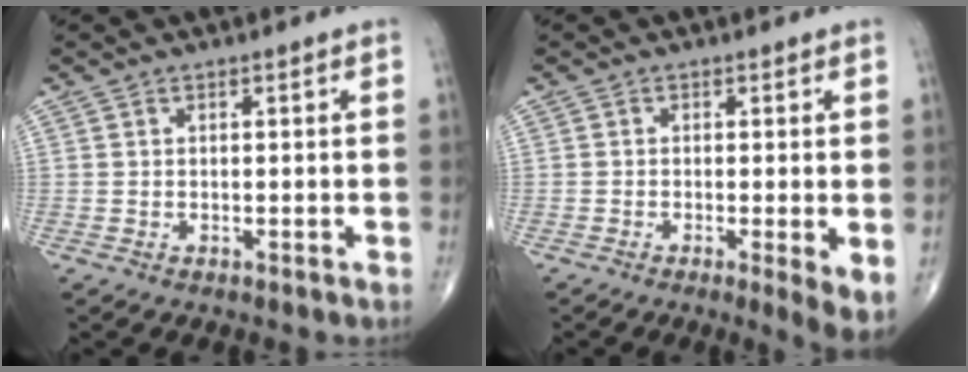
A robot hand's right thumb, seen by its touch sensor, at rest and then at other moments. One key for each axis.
{"total": 4.6, "fx": -0.9, "fy": 0.7, "fz": 4.5, "tx": -0.075, "ty": -0.016, "tz": -0.020}